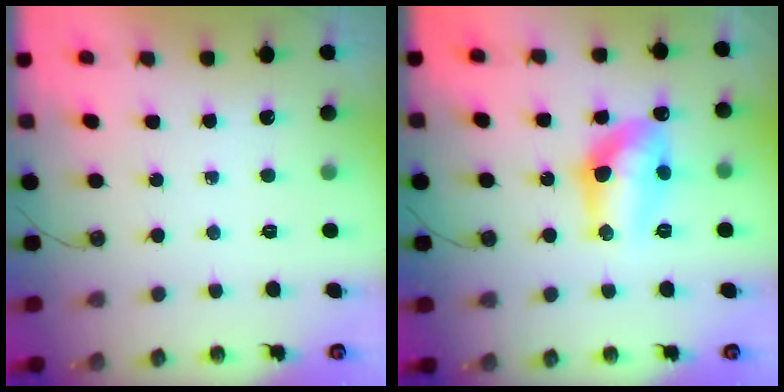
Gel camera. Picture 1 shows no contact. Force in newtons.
{"total": 12.3, "press": 12.2, "slide": 1.1}